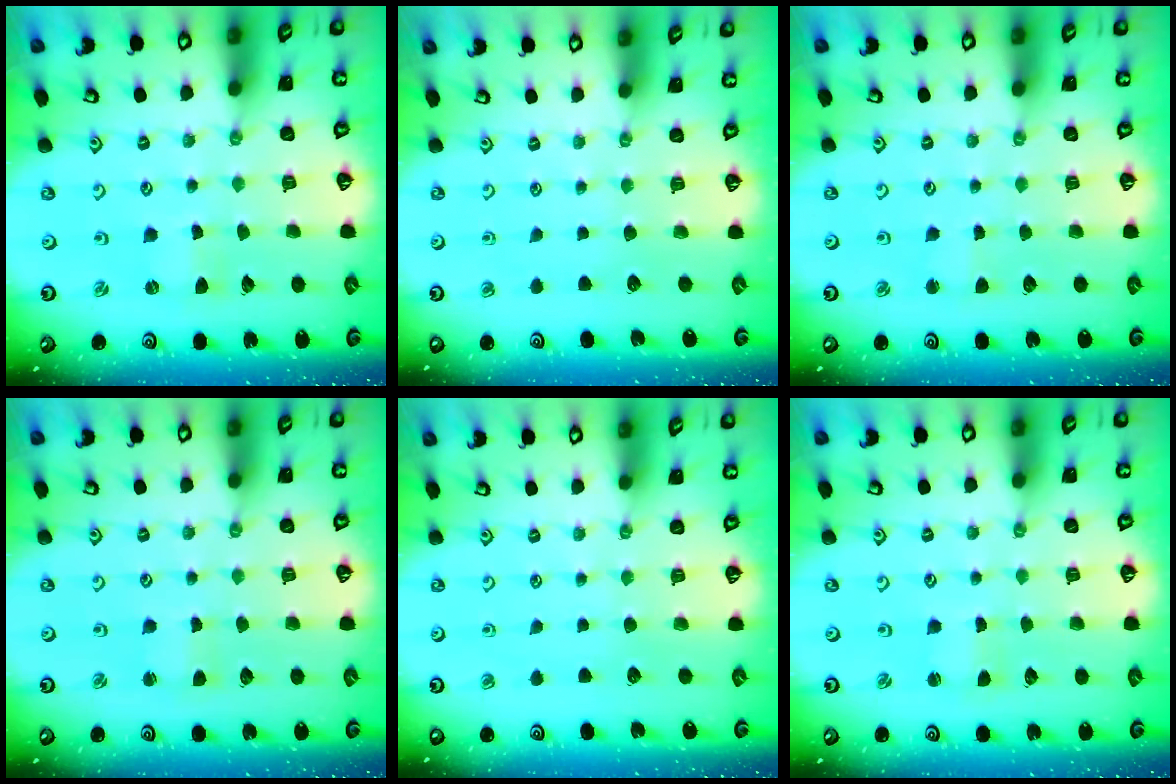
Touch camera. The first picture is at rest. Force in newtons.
{"total": 0.0}
{"total": 1.9, "press": 1.9, "slide": 0.2}
{"total": 2.3, "press": 2.3, "slide": 0.4}
{"total": 0.0}
{"total": 0.9, "press": 0.9, "slide": 0.0}